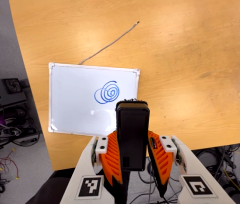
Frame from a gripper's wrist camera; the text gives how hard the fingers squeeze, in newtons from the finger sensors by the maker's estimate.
{"total": 5.2, "left": 3.5, "right": 7.0}